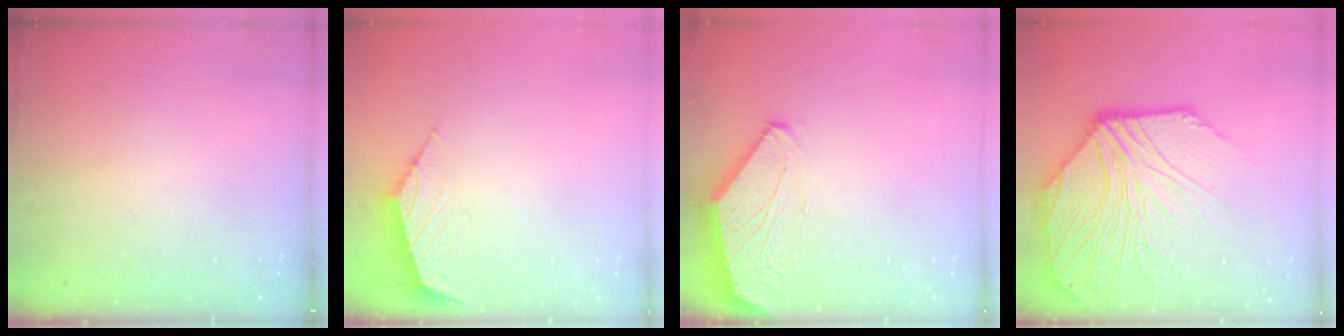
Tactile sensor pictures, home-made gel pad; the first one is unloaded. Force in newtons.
{"total": 2.2, "press": 2.1, "slide": 0.6}
{"total": 0.0}
{"total": 12.9, "press": 12.6, "slide": 2.4}